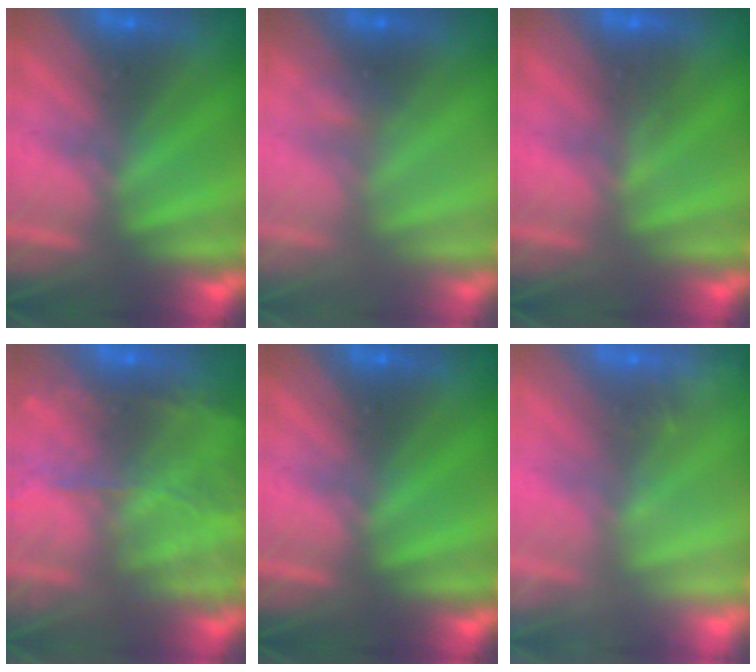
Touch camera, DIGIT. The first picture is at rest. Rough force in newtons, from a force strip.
{"total": 2.1}
{"total": 3.1}
{"total": 9.6}
{"total": 0.0}
{"total": 2.2}